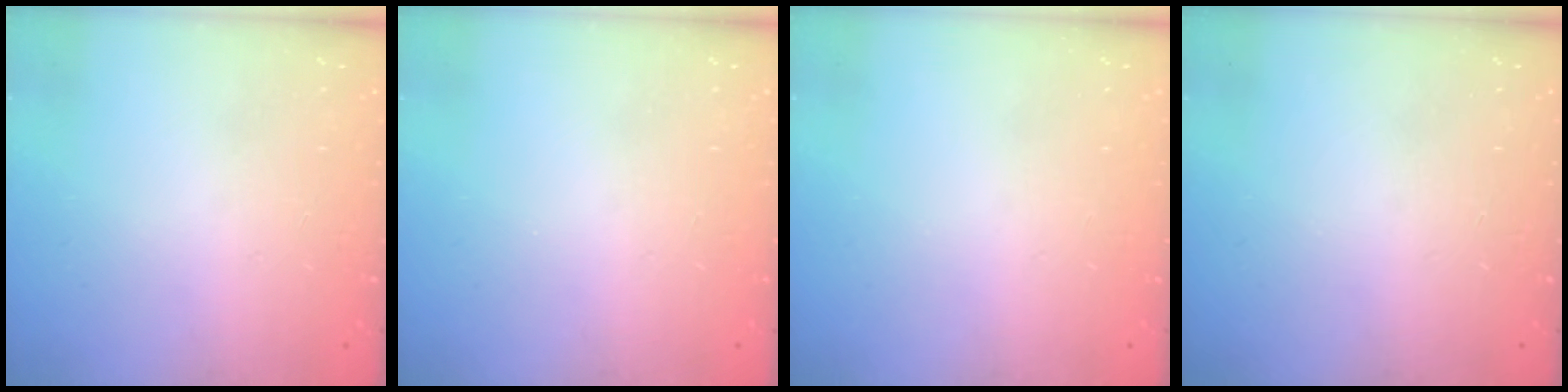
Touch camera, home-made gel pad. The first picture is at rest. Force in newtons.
{"total": 0.0}
{"total": 0.0}
{"total": 0.0}